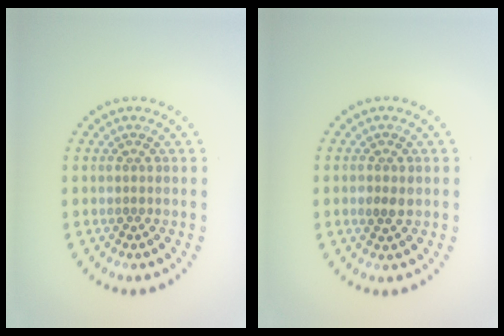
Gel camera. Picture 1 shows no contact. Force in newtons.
{"total": 1.5, "press": 1.5, "slide": 0.1}